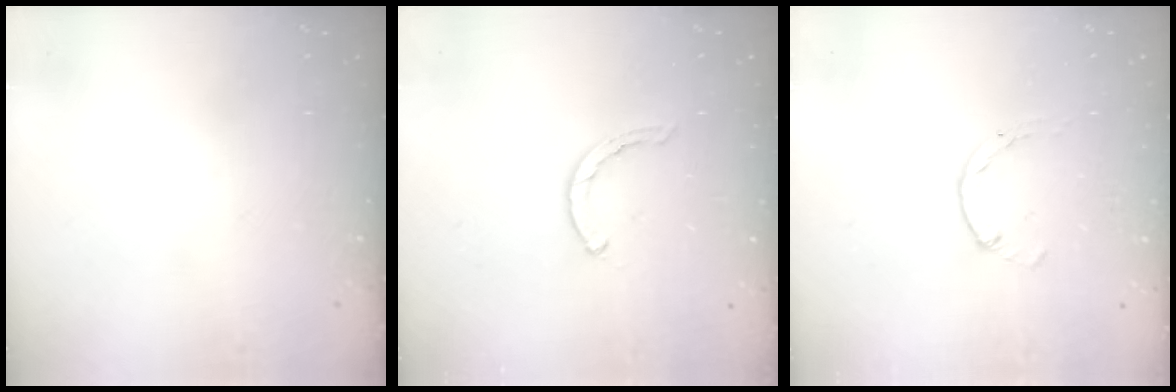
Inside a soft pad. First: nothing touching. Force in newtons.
{"total": 0.5, "press": 0.5, "slide": 0.2}
{"total": 0.0}